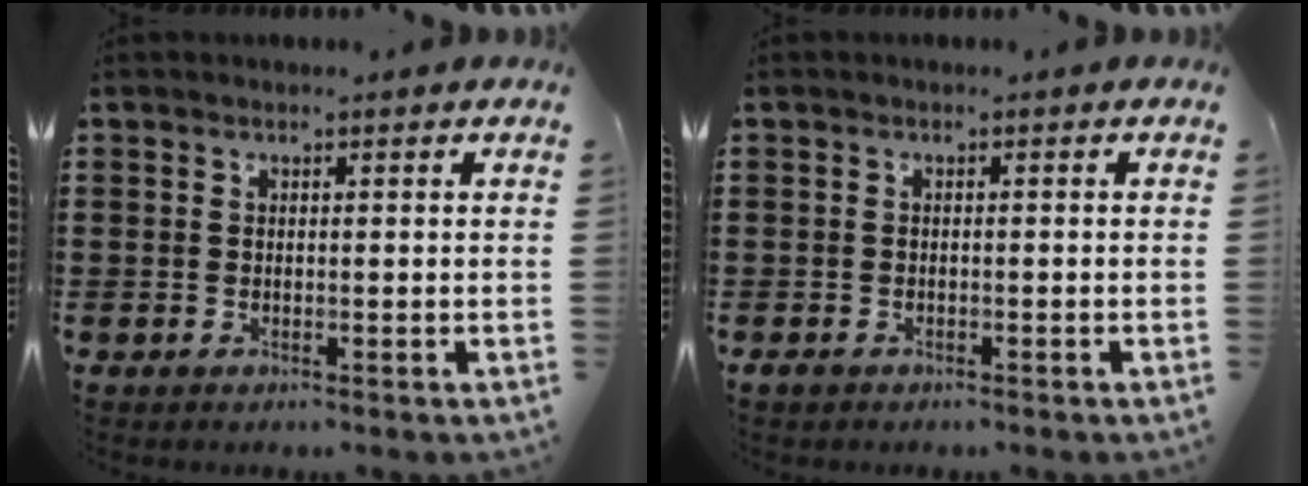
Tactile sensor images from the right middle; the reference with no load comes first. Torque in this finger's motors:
{"motor_torque": [1.26, 0.20, 0.13, 0.03]}